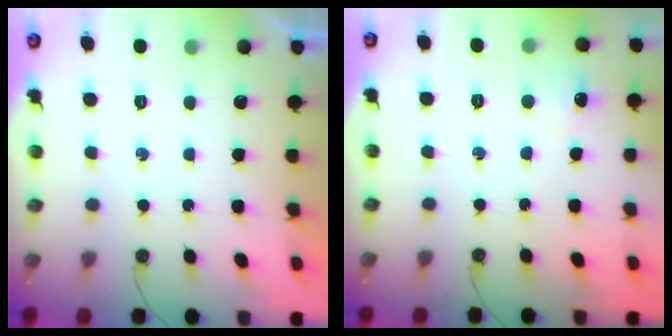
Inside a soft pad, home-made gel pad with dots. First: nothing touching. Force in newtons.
{"total": 5.6, "press": 5.5, "slide": 0.7}